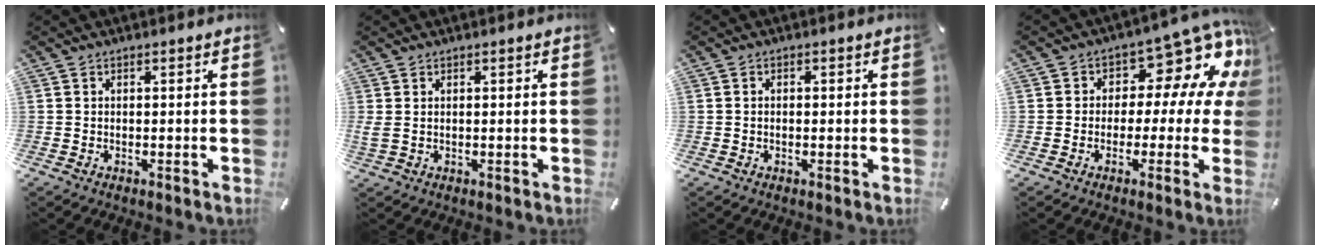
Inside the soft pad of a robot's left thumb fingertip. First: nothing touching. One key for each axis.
{"total": 1.5, "fx": 0.6, "fy": 0.6, "fz": 1.2, "tx": -0.026, "ty": 0.001, "tz": 0.011}
{"total": 1.0, "fx": -0.2, "fy": 0.7, "fz": 0.6, "tx": -0.014, "ty": 0.003, "tz": -0.005}
{"total": 11.9, "fx": 6.3, "fy": 7.0, "fz": 7.3, "tx": -0.094, "ty": -0.055, "tz": 0.105}